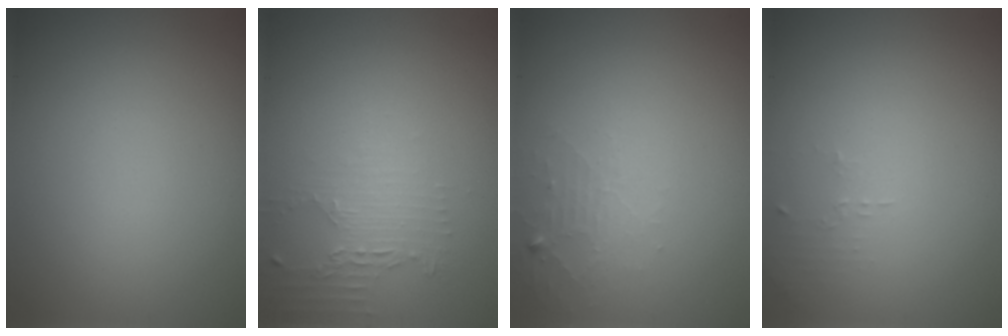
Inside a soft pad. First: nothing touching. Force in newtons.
{"total": 2.3, "press": 1.7, "slide": 1.5}
{"total": 1.7, "press": 1.7, "slide": 0.3}
{"total": 0.9, "press": 0.9, "slide": 0.3}